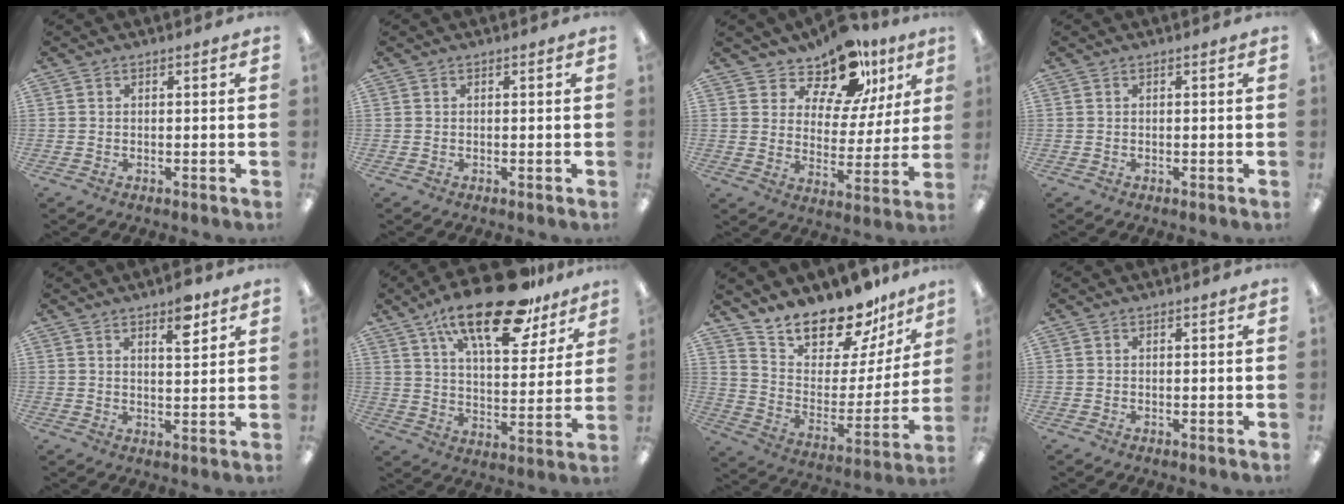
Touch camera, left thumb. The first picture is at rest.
{"total": 0.0}
{"total": 14.2, "force": [11.1, 6.7, 5.7], "torque": [-0.097, -0.073, 0.201]}
{"total": 0.0}
{"total": 6.2, "force": [4.3, 2.3, 3.9], "torque": [-0.038, -0.025, 0.066]}
{"total": 21.9, "force": [15.0, 8.4, 13.6], "torque": [-0.217, -0.079, 0.250]}
{"total": 17.6, "force": [15.9, 6.1, 4.3], "torque": [-0.081, -0.138, 0.284]}
{"total": 0.0}